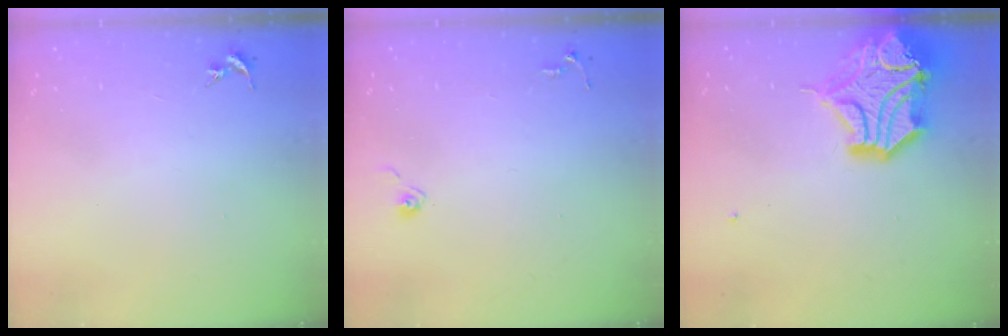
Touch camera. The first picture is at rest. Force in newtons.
{"total": 4.8, "press": 4.8, "slide": 0.4}
{"total": 18.1, "press": 17.9, "slide": 2.5}